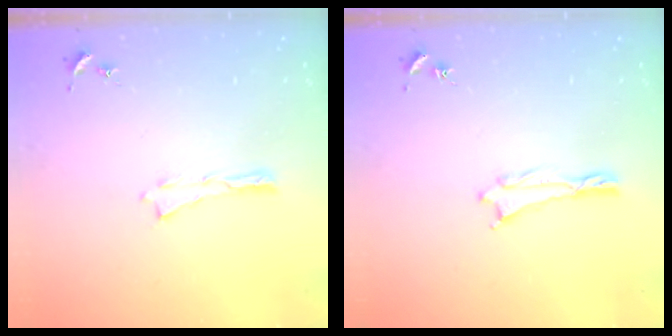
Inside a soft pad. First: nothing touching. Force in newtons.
{"total": 0.5, "press": 0.5, "slide": 0.2}